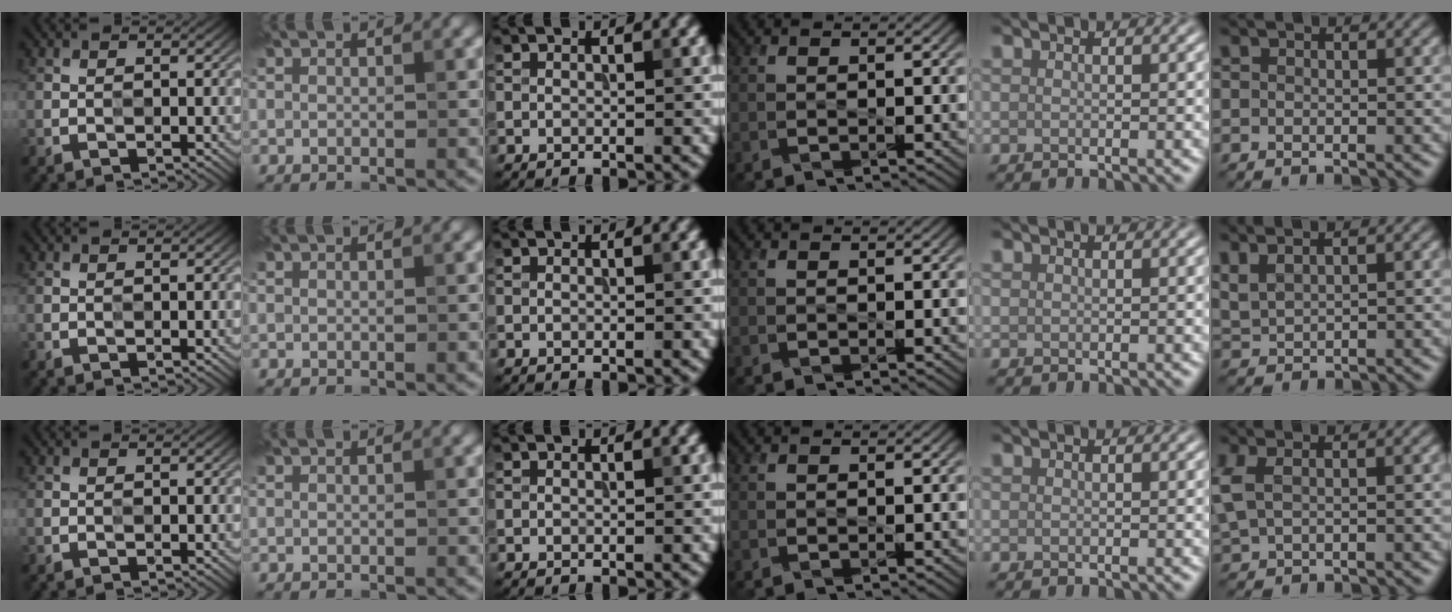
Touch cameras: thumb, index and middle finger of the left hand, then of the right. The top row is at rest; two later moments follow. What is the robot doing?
{"motion": "press", "object": "sticky note"}